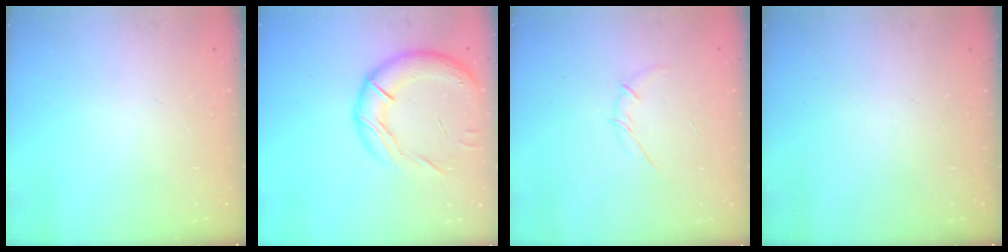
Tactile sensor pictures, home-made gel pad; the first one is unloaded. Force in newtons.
{"total": 17.8, "press": 17.6, "slide": 2.9}
{"total": 3.6, "press": 3.5, "slide": 0.9}
{"total": 0.0}